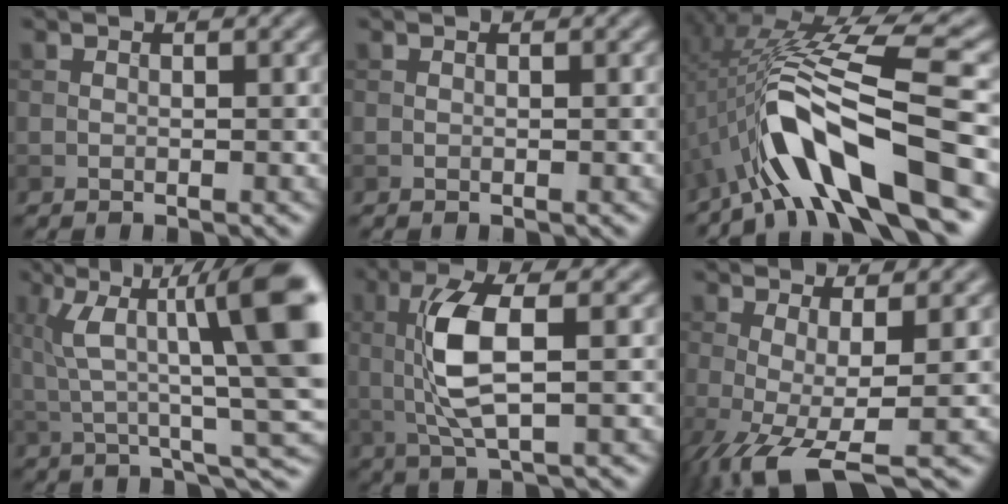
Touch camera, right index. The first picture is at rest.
{"total": 0.0}
{"total": 11.1, "force": [-3.9, 2.4, 10.2], "torque": [-0.173, 0.024, -0.068]}
{"total": 12.5, "force": [3.5, 3.7, 11.4], "torque": [-0.189, 0.008, 0.055]}
{"total": 6.1, "force": [0.6, 1.8, 5.8], "torque": [-0.126, 0.003, 0.013]}
{"total": 6.2, "force": [-2.3, 1.2, 5.6], "torque": [-0.099, -0.010, -0.049]}